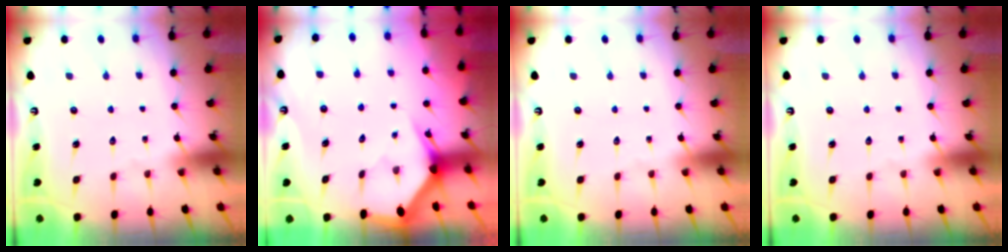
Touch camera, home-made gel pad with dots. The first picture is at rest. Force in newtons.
{"total": 2.9, "press": 2.9, "slide": 0.0}
{"total": 0.0}
{"total": 0.0}